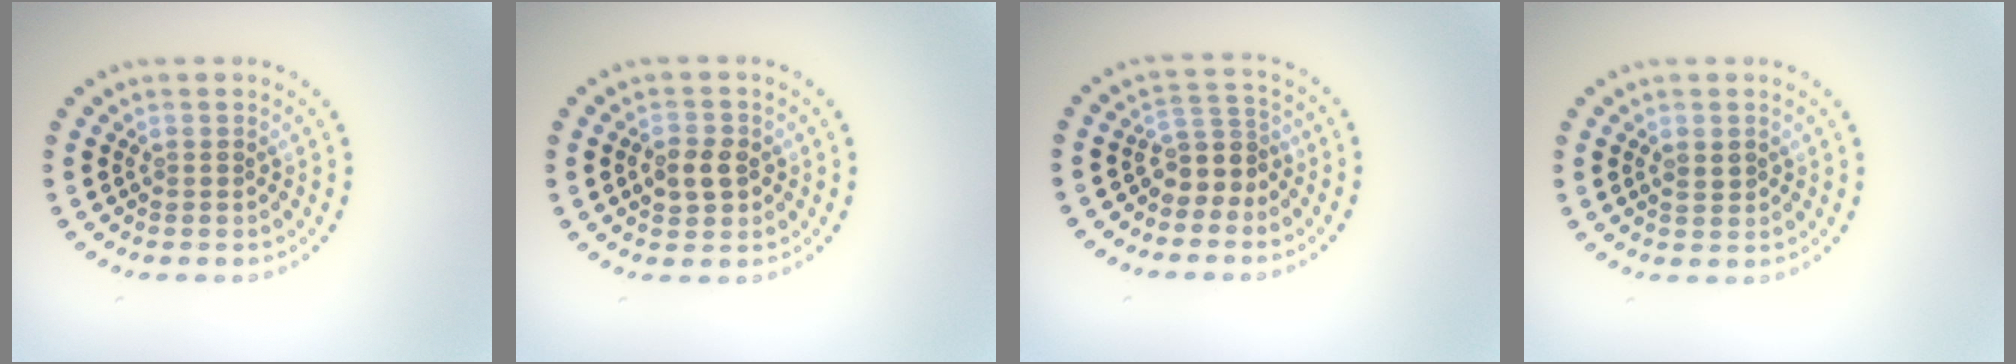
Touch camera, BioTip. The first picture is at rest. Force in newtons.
{"total": 2.6, "press": 2.6, "slide": 0.2}
{"total": 2.7, "press": 2.0, "slide": 1.8}
{"total": 0.7, "press": 0.7, "slide": 0.3}